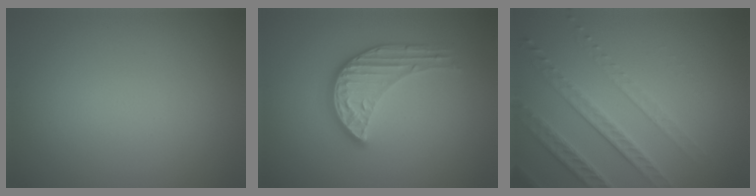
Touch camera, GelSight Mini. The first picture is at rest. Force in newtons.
{"total": 3.7, "press": 3.4, "slide": 1.5}
{"total": 3.4, "press": 3.2, "slide": 1.3}